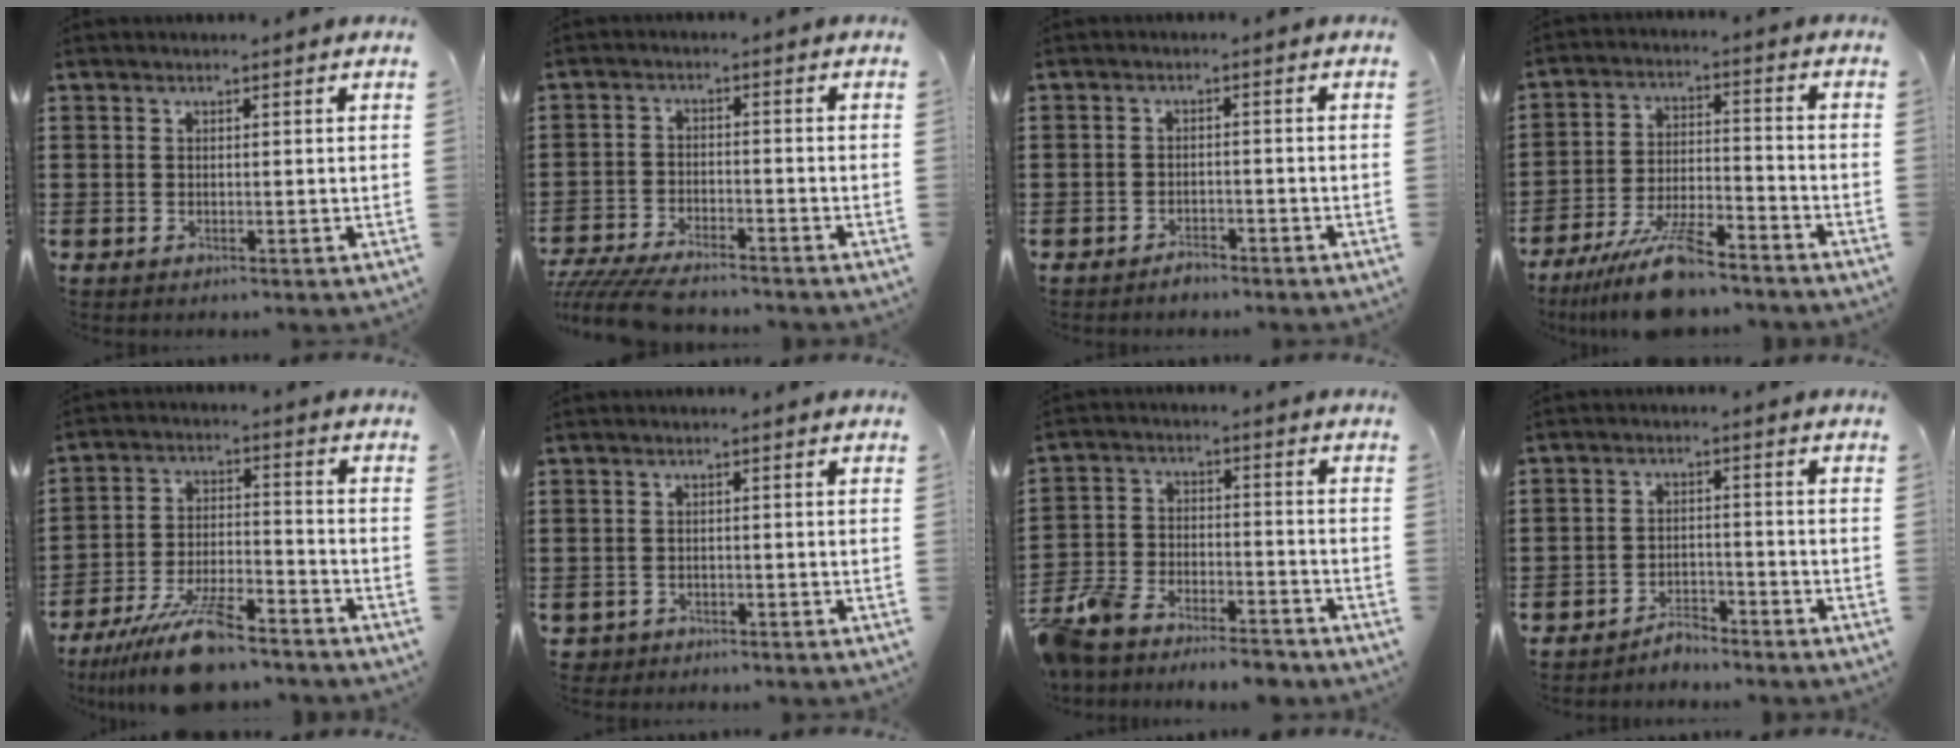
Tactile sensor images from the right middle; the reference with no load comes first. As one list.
[{"total": 5.2, "force": [-4.9, 0.8, 1.6], "torque": [-0.045, -0.006, -0.100]}, {"total": 1.9, "force": [-1.8, 0.6, 0.2], "torque": [-0.009, 0.003, -0.039]}, {"total": 10.5, "force": [-8.5, 2.5, 5.7], "torque": [-0.115, 0.015, -0.163]}, {"total": 11.8, "force": [-9.3, 2.9, 6.7], "torque": [-0.126, 0.023, -0.175]}, {"total": 1.3, "force": [-1.2, 0.5, -0.1], "torque": [-0.005, 0.000, -0.027]}, {"total": 8.3, "force": [-8.1, 1.4, 1.4], "torque": [-0.050, 0.012, -0.167]}, {"total": 3.9, "force": [-3.8, 0.7, -0.1], "torque": [-0.005, 0.005, -0.079]}]